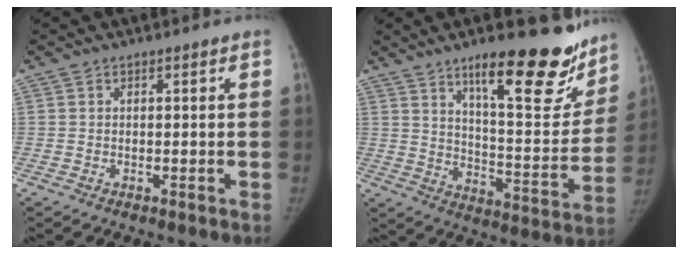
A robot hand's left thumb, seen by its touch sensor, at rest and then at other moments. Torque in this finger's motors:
{"motor_torque": [0.43, 0.29, 1.43, -1.34, 0.10]}